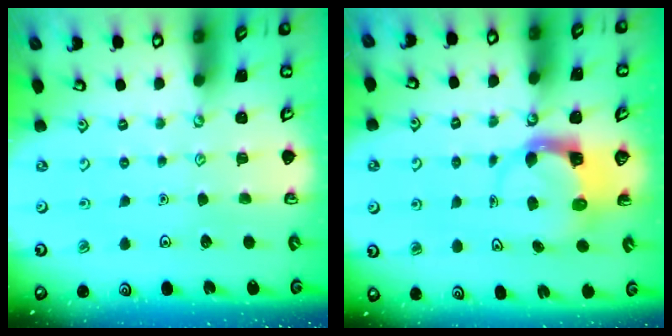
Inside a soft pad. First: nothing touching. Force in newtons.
{"total": 3.6, "press": 3.6, "slide": 0.6}